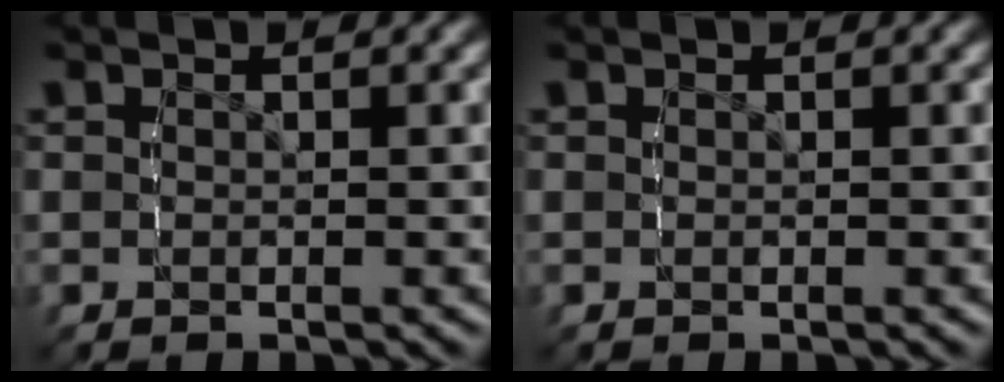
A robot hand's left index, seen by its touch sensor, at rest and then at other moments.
{"total": 0.0}